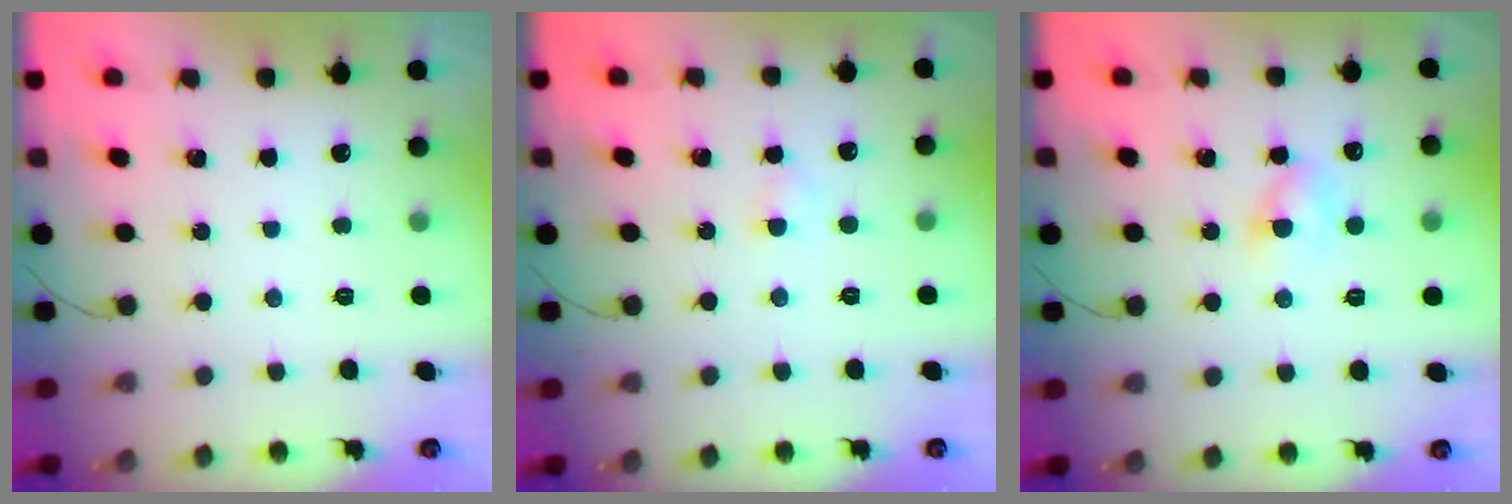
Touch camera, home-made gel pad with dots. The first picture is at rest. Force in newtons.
{"total": 1.8, "press": 1.5, "slide": 0.9}
{"total": 3.2, "press": 2.9, "slide": 1.2}